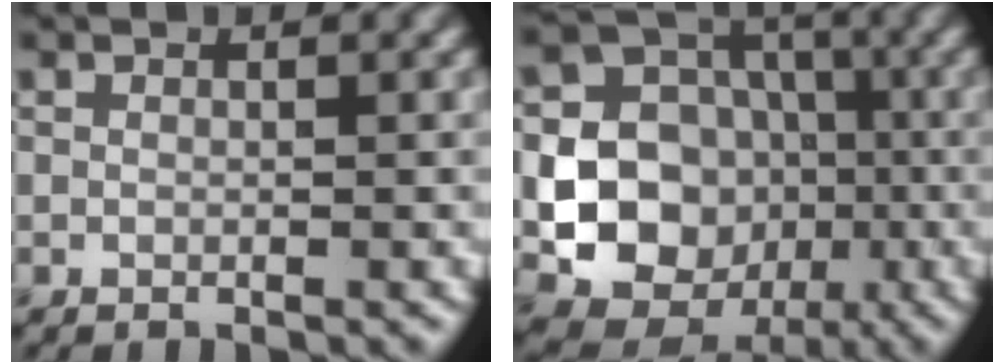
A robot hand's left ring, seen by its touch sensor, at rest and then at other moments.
{"total": 11.0, "force": [-2.0, 9.7, 4.8], "torque": [-0.076, -0.017, -0.058]}